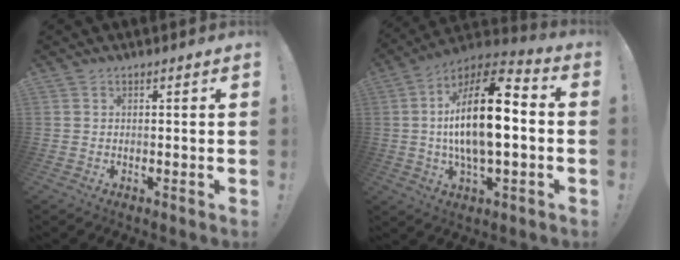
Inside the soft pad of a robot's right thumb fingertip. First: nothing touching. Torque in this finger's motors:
{"motor_torque": [2.07, 2.94, 1.07, 0.62, 0.22]}